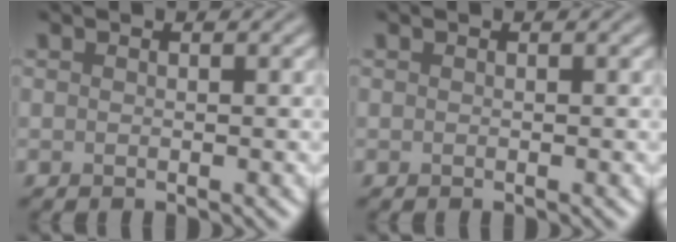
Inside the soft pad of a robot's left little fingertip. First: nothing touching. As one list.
[{"total": 0.0}]